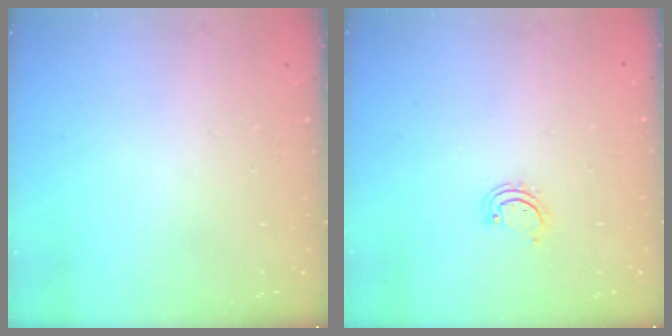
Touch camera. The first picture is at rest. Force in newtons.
{"total": 2.5, "press": 2.5, "slide": 0.3}